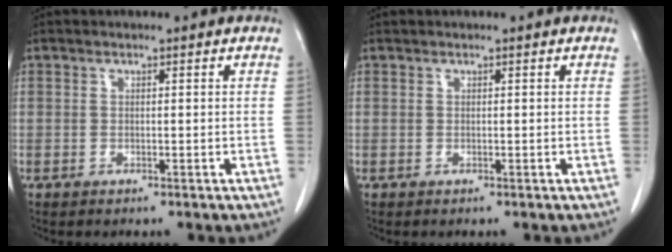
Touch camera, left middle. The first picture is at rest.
{"total": 0.0}